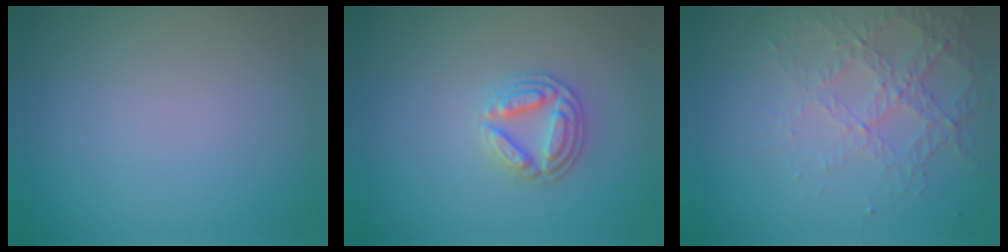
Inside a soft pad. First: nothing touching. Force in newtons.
{"total": 2.8, "press": 2.8, "slide": 0.3}
{"total": 4.2, "press": 2.9, "slide": 3.1}